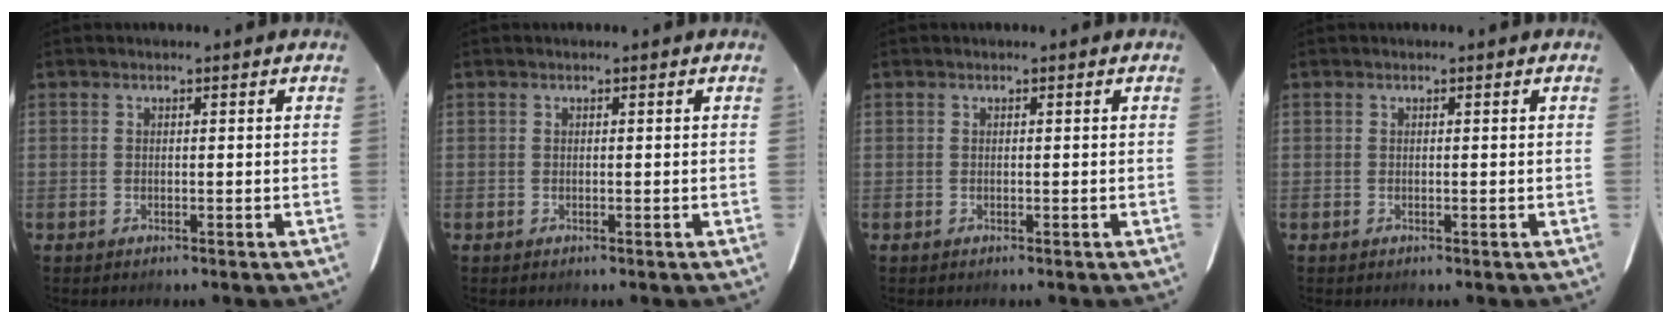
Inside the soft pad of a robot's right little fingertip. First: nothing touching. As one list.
[{"total": 0.0}, {"total": 0.0}, {"total": 0.0}]